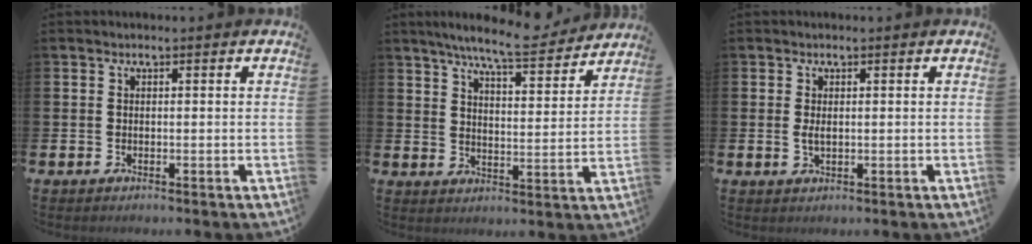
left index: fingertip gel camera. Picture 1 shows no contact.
{"total": 8.5, "force": [7.9, 0.5, 3.2], "torque": [-0.070, -0.042, 0.137]}
{"total": 1.3, "force": [0.2, 0.6, 1.2], "torque": [-0.021, 0.002, 0.001]}